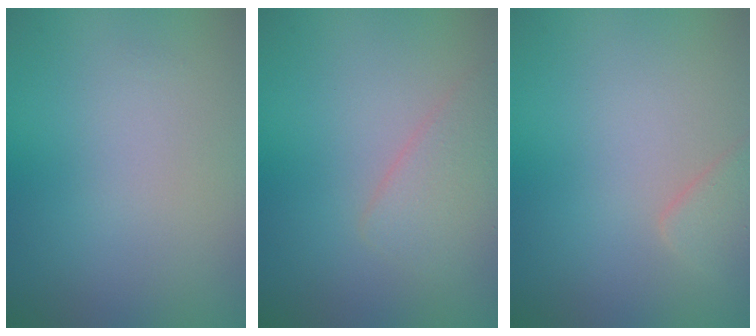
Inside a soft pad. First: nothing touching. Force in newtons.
{"total": 2.5, "press": 2.5, "slide": 0.1}
{"total": 1.9, "press": 1.9, "slide": 0.2}